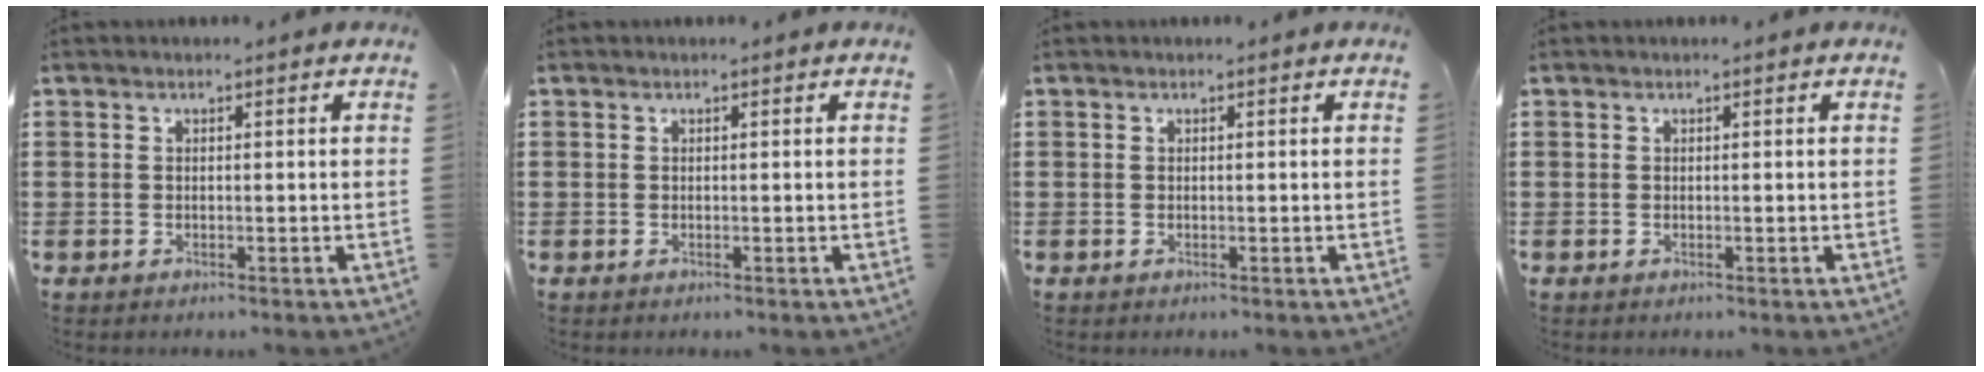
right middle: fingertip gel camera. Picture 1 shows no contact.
{"total": 0.0}
{"total": 0.0}
{"total": 0.0}